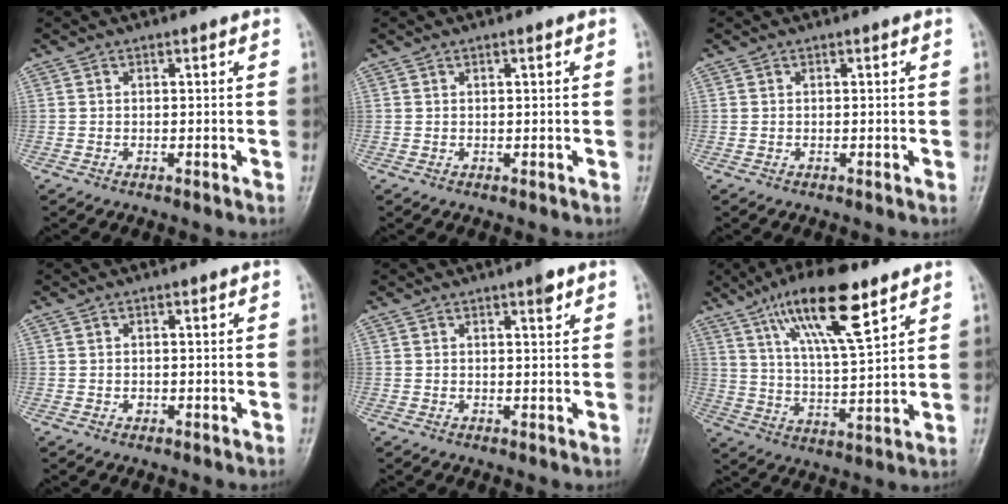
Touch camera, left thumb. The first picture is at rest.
{"total": 0.6, "force": [0.3, 0.1, 0.5], "torque": [-0.009, 0.001, 0.004]}
{"total": 0.0}
{"total": 0.8, "force": [-0.1, 0.7, 0.4], "torque": [-0.001, 0.001, -0.002]}
{"total": 2.2, "force": [1.4, 0.6, 1.7], "torque": [-0.020, -0.006, 0.018]}
{"total": 15.9, "force": [9.2, 4.1, 12.3], "torque": [-0.201, -0.034, 0.167]}